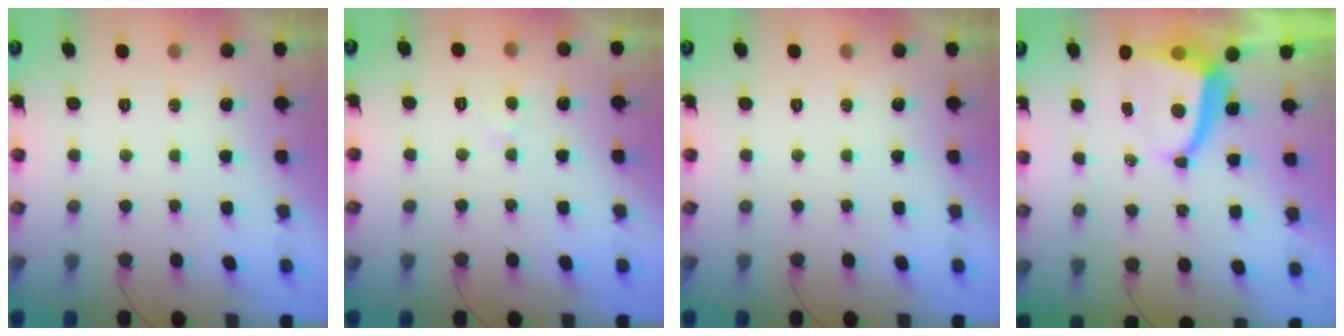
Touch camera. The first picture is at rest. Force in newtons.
{"total": 3.2, "press": 3.2, "slide": 0.3}
{"total": 0.0}
{"total": 6.0, "press": 5.9, "slide": 0.7}